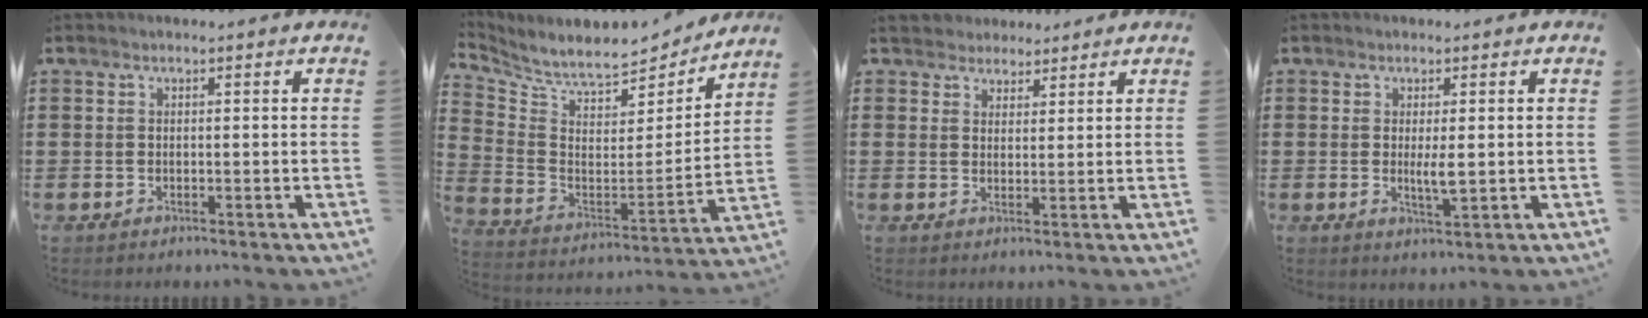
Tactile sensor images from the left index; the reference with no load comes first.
{"total": 7.1, "force": [6.7, 1.0, 2.2], "torque": [-0.080, -0.058, 0.110]}
{"total": 3.1, "force": [2.7, 1.6, -0.1], "torque": [-0.009, 0.006, 0.051]}
{"total": 3.3, "force": [0.3, 0.7, 3.2], "torque": [-0.052, -0.006, 0.004]}